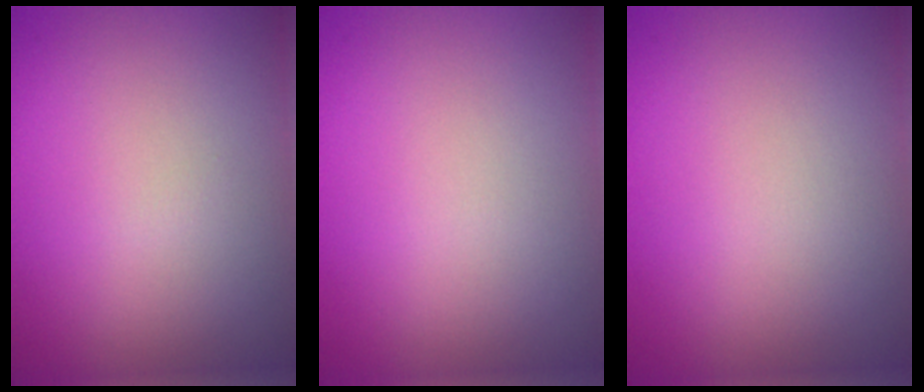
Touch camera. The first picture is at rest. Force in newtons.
{"total": 0.0}
{"total": 0.0}